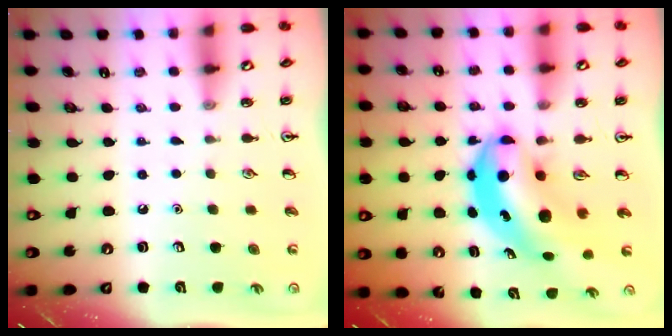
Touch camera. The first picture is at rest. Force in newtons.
{"total": 8.7, "press": 8.3, "slide": 2.3}